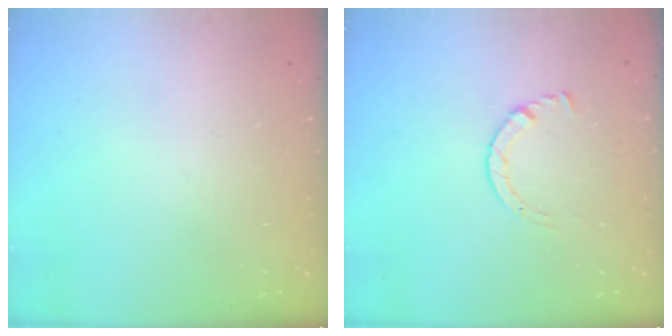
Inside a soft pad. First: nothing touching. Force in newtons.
{"total": 2.9, "press": 2.8, "slide": 0.3}